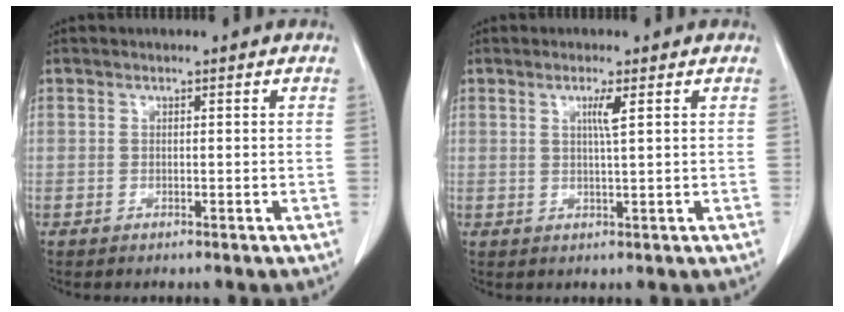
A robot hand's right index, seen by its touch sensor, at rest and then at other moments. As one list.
[{"total": 2.4, "force": [0.9, -0.4, 2.1], "torque": [-0.041, -0.003, 0.017]}]